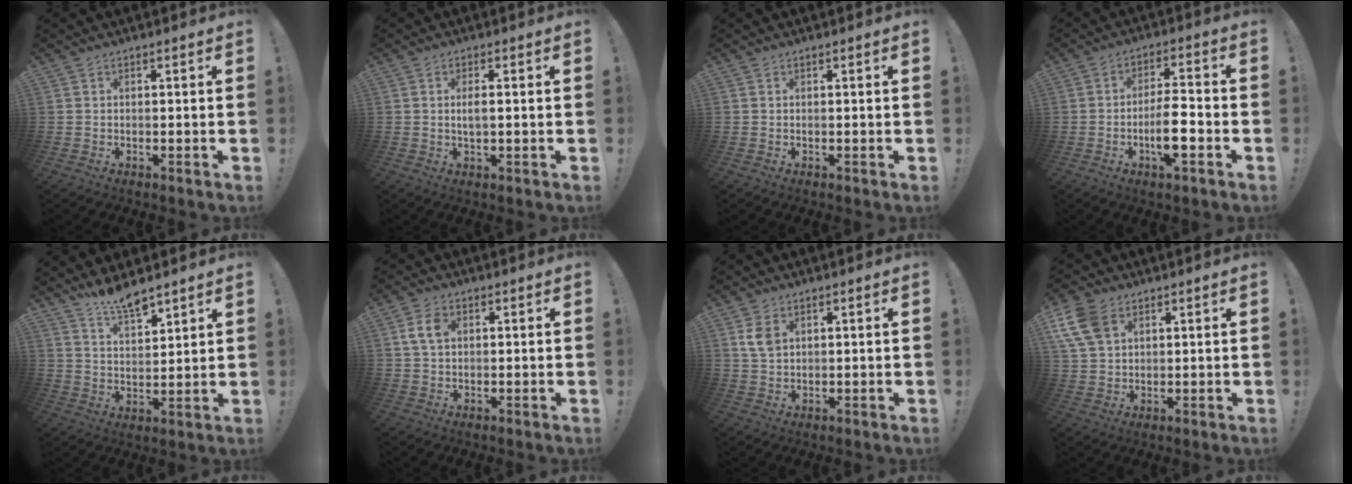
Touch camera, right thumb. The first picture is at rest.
{"total": 2.7, "force": [0.0, 0.7, 2.6], "torque": [-0.048, 0.000, -0.001]}
{"total": 0.0}
{"total": 9.5, "force": [-3.5, 2.9, 8.4], "torque": [-0.147, 0.011, -0.064]}
{"total": 7.8, "force": [7.0, 1.5, 3.2], "torque": [-0.067, -0.046, 0.128]}
{"total": 5.5, "force": [1.3, 3.5, 4.0], "torque": [-0.082, 0.007, 0.026]}
{"total": 4.8, "force": [2.0, 3.0, 3.2], "torque": [-0.056, 0.000, 0.039]}
{"total": 10.0, "force": [4.6, 6.6, 6.0], "torque": [-0.125, -0.004, 0.092]}